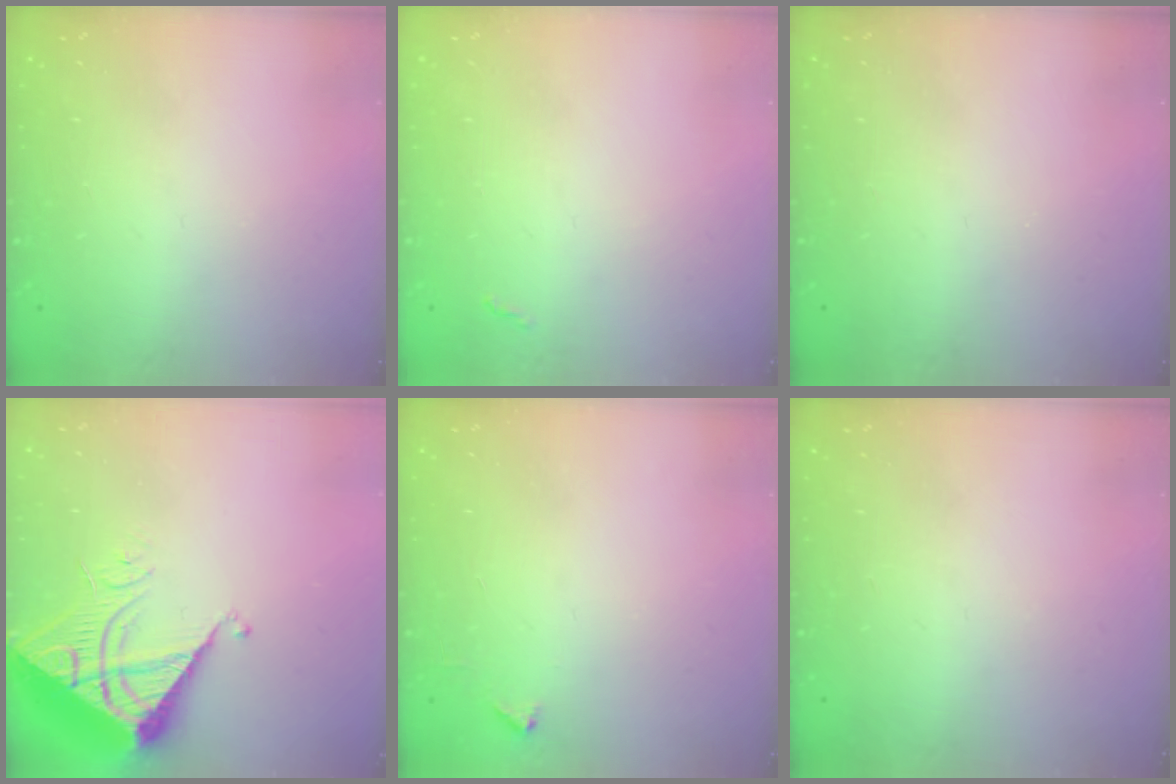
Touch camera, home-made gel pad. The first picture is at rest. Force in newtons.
{"total": 3.2, "press": 3.2, "slide": 0.5}
{"total": 0.0}
{"total": 9.8, "press": 9.8, "slide": 1.0}
{"total": 2.1, "press": 2.1, "slide": 0.3}
{"total": 0.0}